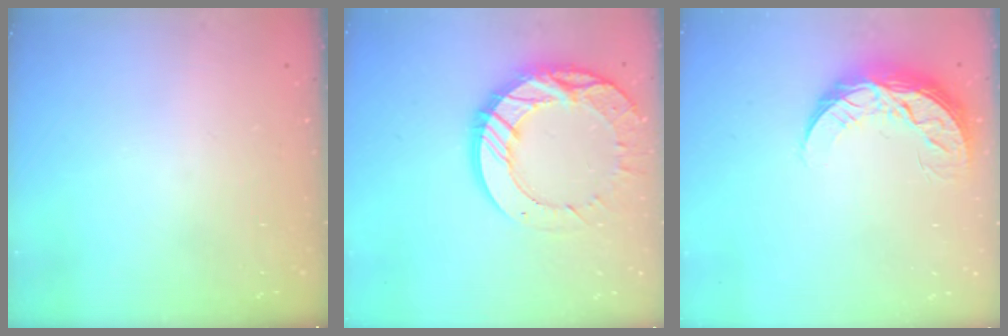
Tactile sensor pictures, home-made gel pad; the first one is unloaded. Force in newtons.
{"total": 17.7, "press": 17.6, "slide": 1.5}
{"total": 9.0, "press": 9.0, "slide": 0.3}